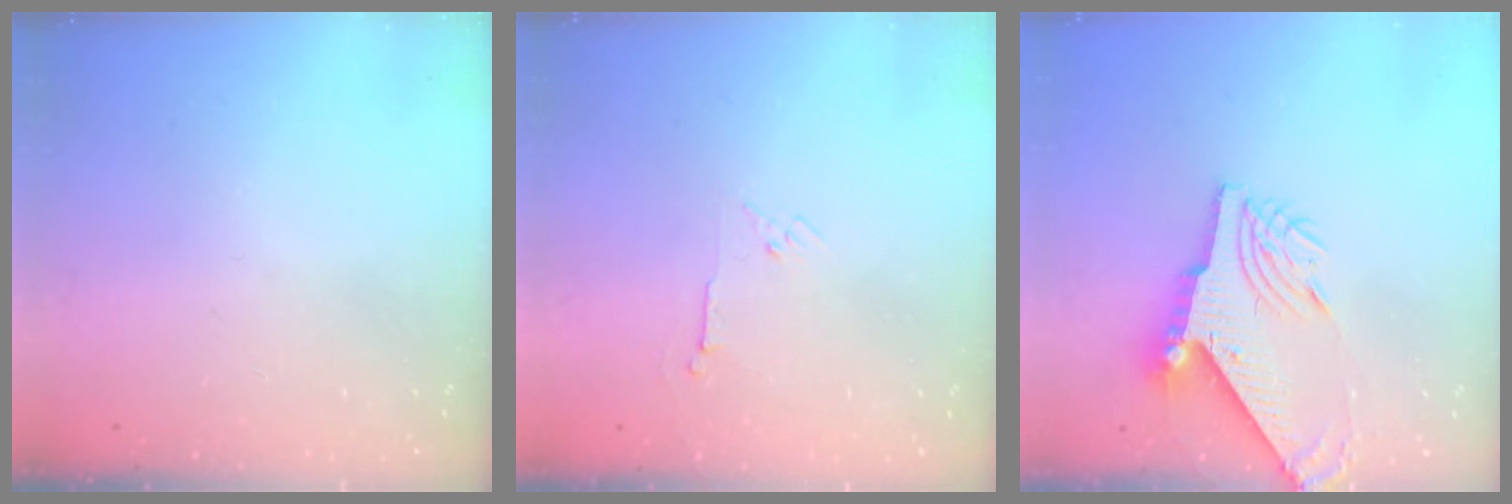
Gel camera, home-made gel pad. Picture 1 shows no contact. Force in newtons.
{"total": 3.5, "press": 3.4, "slide": 0.7}
{"total": 12.0, "press": 11.9, "slide": 1.4}